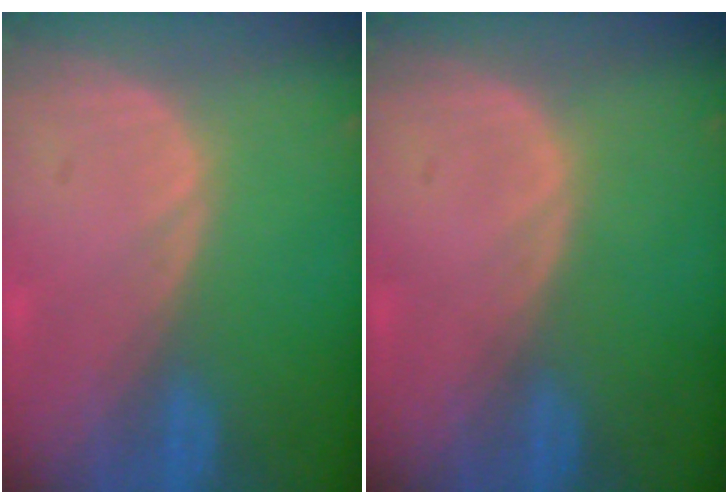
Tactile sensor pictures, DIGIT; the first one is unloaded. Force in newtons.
{"total": 0.0}